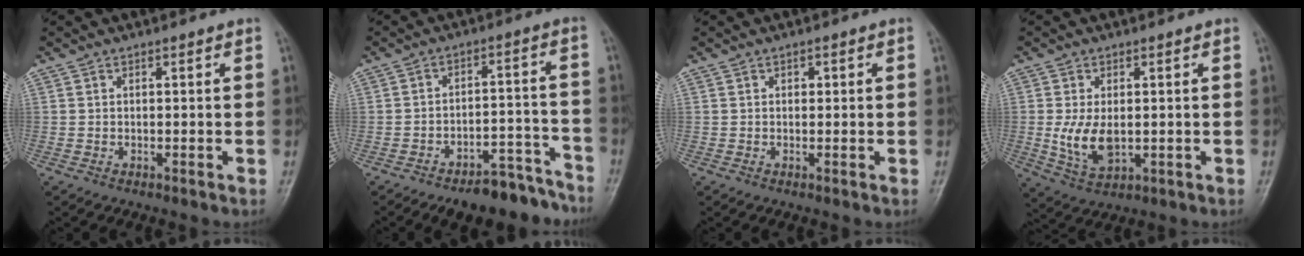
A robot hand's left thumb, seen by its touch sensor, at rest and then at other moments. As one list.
[{"total": 11.5, "force": [-9.9, 4.4, 4.0], "torque": [-0.017, 0.087, -0.144]}, {"total": 0.8, "force": [0.3, 0.6, 0.5], "torque": [-0.002, 0.001, 0.004]}, {"total": 7.0, "force": [-0.2, 4.0, 5.7], "torque": [-0.104, -0.017, 0.005]}]